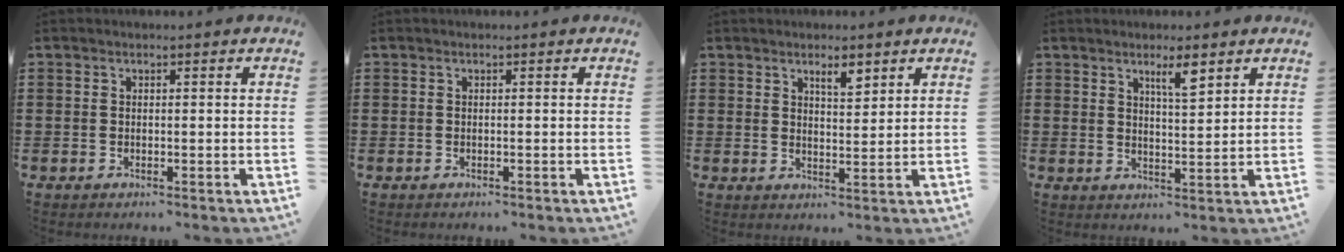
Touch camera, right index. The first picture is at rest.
{"total": 0.0}
{"total": 2.9, "force": [2.2, 0.7, 1.8], "torque": [-0.022, -0.003, 0.035]}
{"total": 3.8, "force": [2.6, 0.4, 2.7], "torque": [-0.041, -0.003, 0.040]}